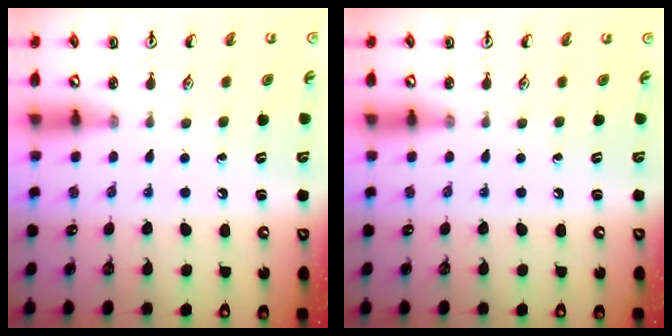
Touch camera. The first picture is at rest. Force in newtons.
{"total": 0.0}